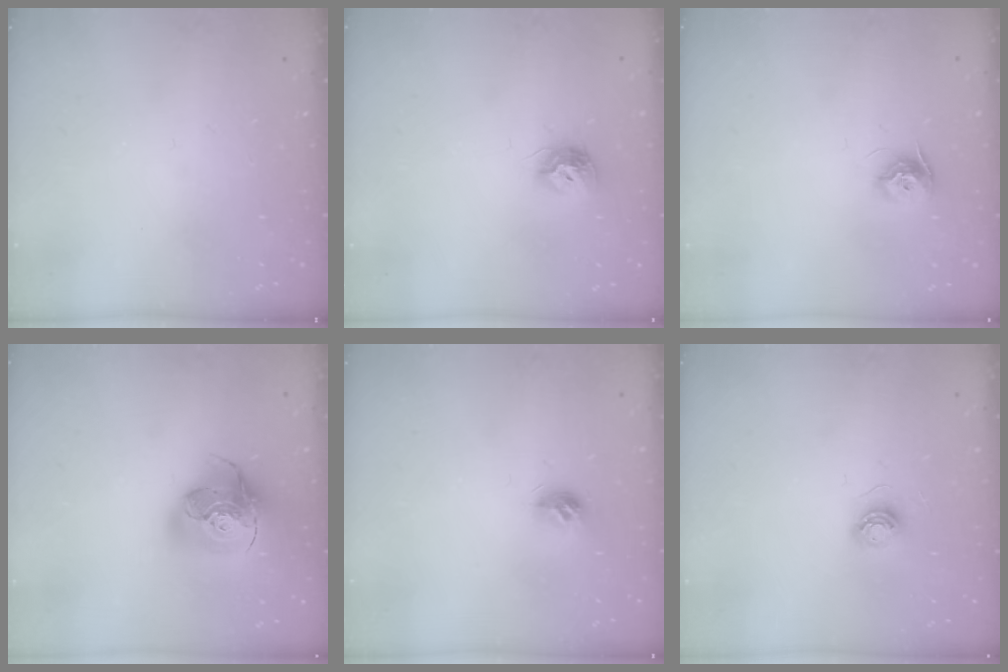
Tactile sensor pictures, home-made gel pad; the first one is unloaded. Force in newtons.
{"total": 8.6, "press": 8.5, "slide": 0.1}
{"total": 8.7, "press": 8.7, "slide": 0.1}
{"total": 20.1, "press": 20.0, "slide": 2.6}
{"total": 7.5, "press": 7.5, "slide": 0.1}
{"total": 5.6, "press": 5.6, "slide": 0.3}